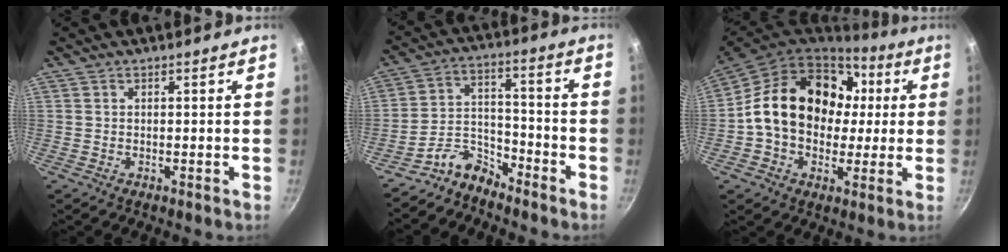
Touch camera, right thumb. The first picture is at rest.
{"total": 7.6, "force": [-6.7, 3.1, 1.8], "torque": [-0.020, 0.079, -0.142]}
{"total": 22.4, "force": [2.8, 17.0, 14.2], "torque": [-0.222, 0.035, 0.043]}